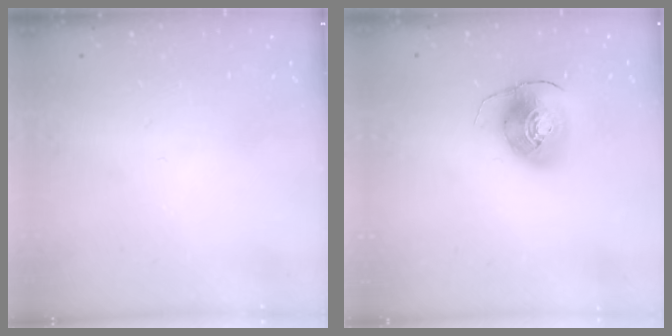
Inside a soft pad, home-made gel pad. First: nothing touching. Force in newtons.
{"total": 8.6, "press": 8.5, "slide": 1.1}